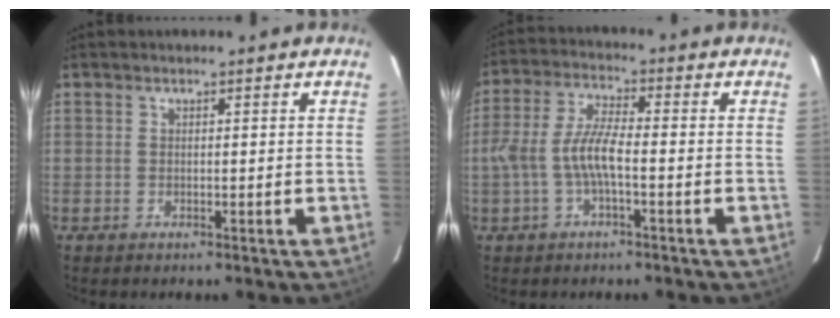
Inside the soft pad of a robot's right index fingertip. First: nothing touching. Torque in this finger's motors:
{"motor_torque": [1.51, -0.25, 0.78, 0.20]}